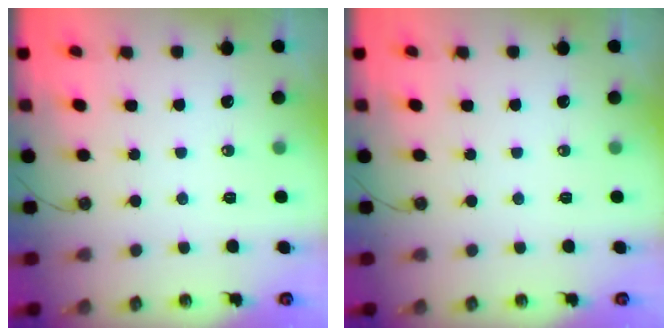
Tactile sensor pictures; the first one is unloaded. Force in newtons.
{"total": 0.0}